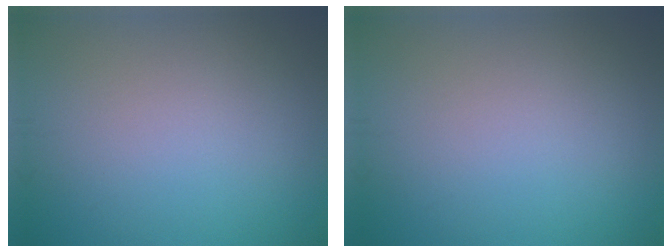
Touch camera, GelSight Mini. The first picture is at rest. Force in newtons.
{"total": 0.0}